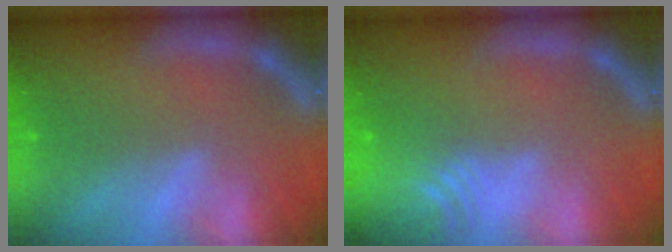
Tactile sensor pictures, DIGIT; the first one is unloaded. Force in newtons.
{"total": 8.0}